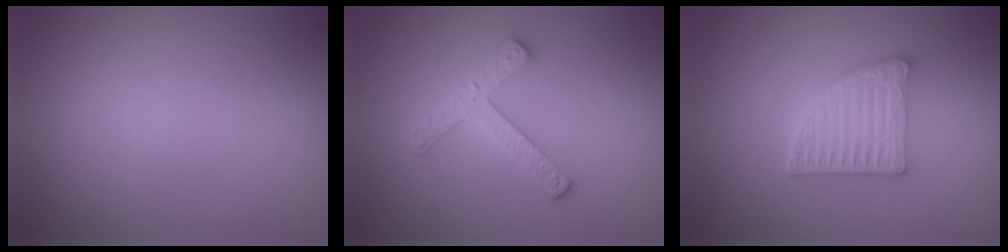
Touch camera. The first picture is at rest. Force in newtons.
{"total": 2.9, "press": 2.8, "slide": 0.6}
{"total": 4.8, "press": 3.8, "slide": 2.9}